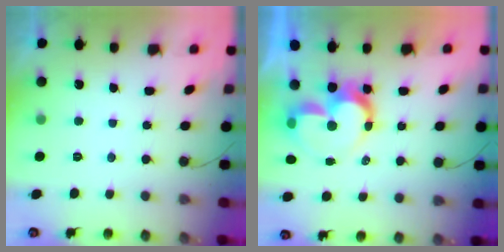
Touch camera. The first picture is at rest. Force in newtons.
{"total": 10.7, "press": 10.6, "slide": 1.2}